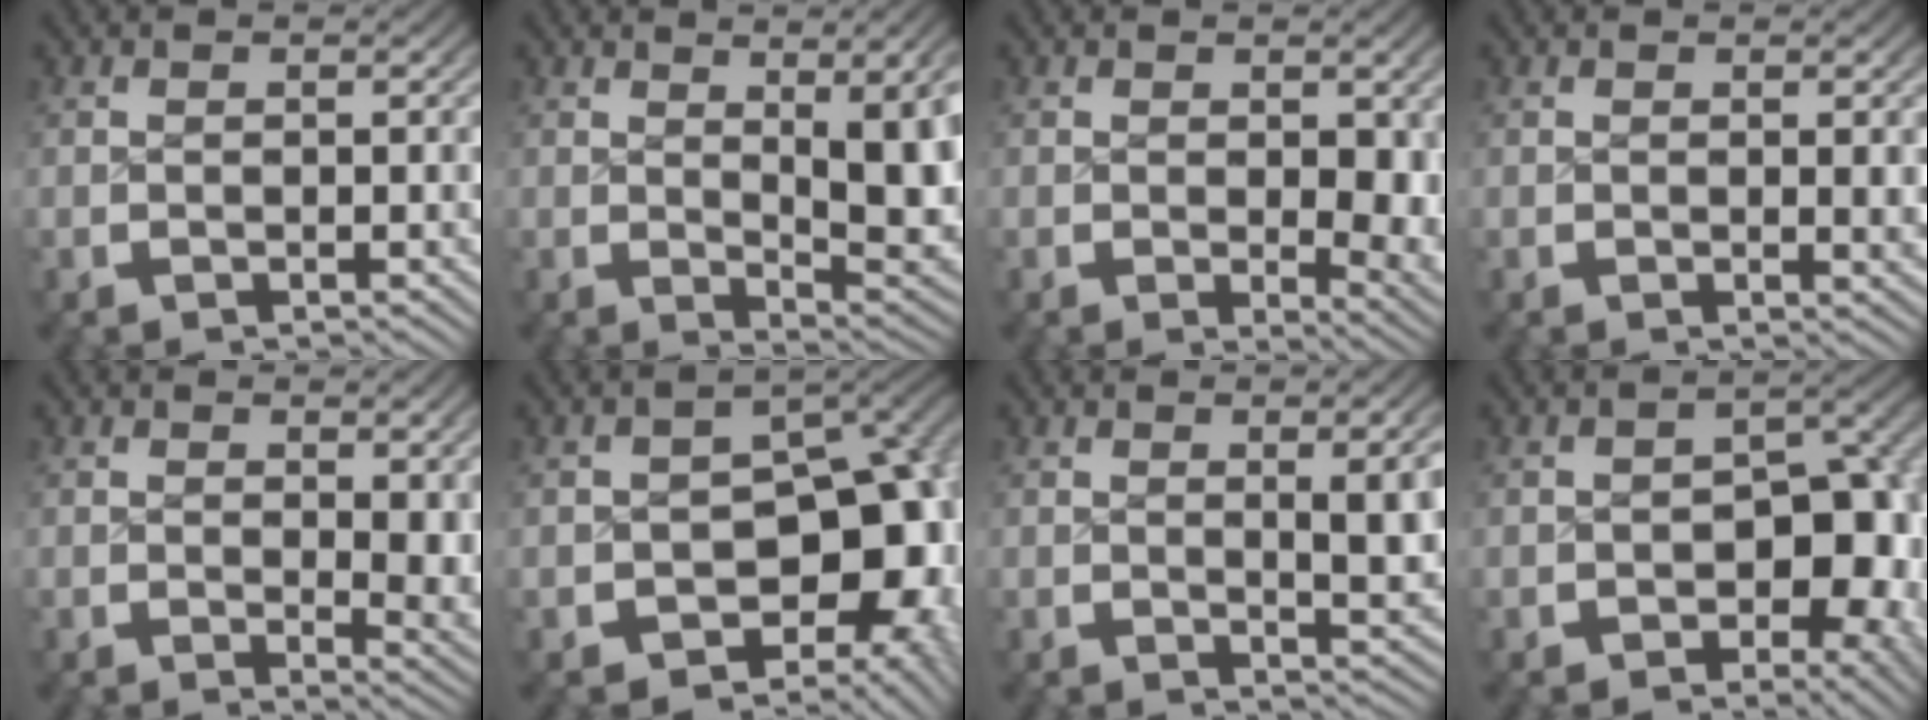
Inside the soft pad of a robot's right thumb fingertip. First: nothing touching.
{"total": 7.0, "force": [0.3, 2.9, 6.4], "torque": [-0.085, -0.020, 0.018]}
{"total": 4.3, "force": [0.0, 2.2, 3.7], "torque": [-0.045, -0.020, 0.008]}
{"total": 1.1, "force": [0.3, 0.2, 1.0], "torque": [-0.010, -0.004, 0.006]}
{"total": 3.5, "force": [0.7, 1.6, 3.0], "torque": [-0.024, -0.011, 0.012]}
{"total": 14.0, "force": [-2.6, 9.7, 9.7], "torque": [-0.145, -0.062, -0.015]}
{"total": 3.1, "force": [0.6, 0.7, 2.9], "torque": [-0.039, -0.006, 0.012]}
{"total": 7.0, "force": [-1.6, 4.6, 5.0], "torque": [-0.072, -0.031, -0.011]}